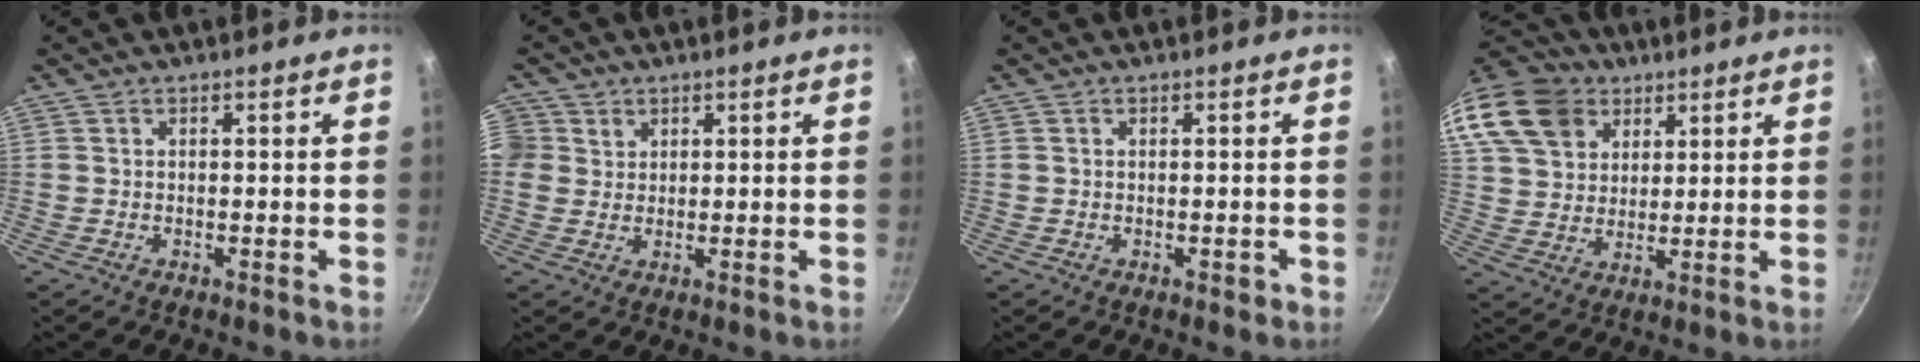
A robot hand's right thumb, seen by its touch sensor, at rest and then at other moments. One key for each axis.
{"total": 5.8, "fx": 2.0, "fy": 5.3, "fz": 1.4, "tx": -0.006, "ty": 0.008, "tz": 0.034}
{"total": 0.9, "fx": -0.3, "fy": 0.6, "fz": 0.6, "tx": -0.003, "ty": 0.005, "tz": -0.003}
{"total": 20.4, "fx": 11.4, "fy": 14.7, "fz": 8.4, "tx": -0.186, "ty": 0.011, "tz": 0.216}